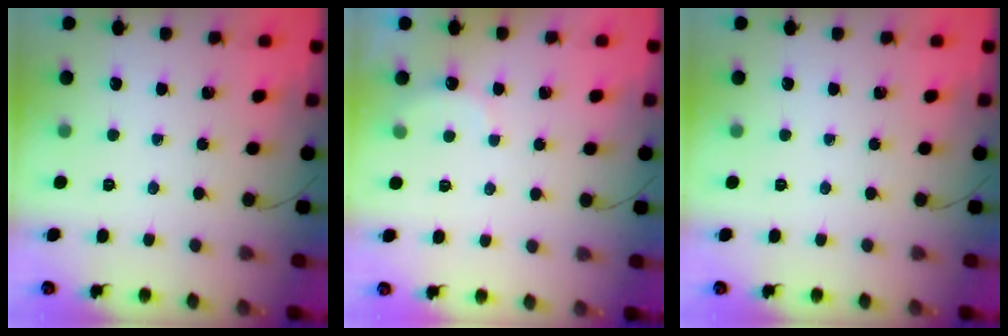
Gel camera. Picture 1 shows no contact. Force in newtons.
{"total": 4.0, "press": 3.9, "slide": 0.9}
{"total": 0.0}